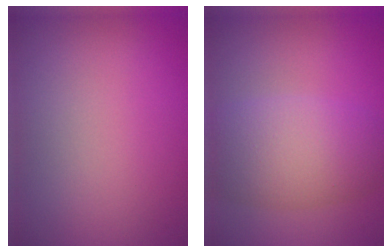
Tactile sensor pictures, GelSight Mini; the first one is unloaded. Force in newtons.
{"total": 6.8, "press": 6.8, "slide": 0.5}